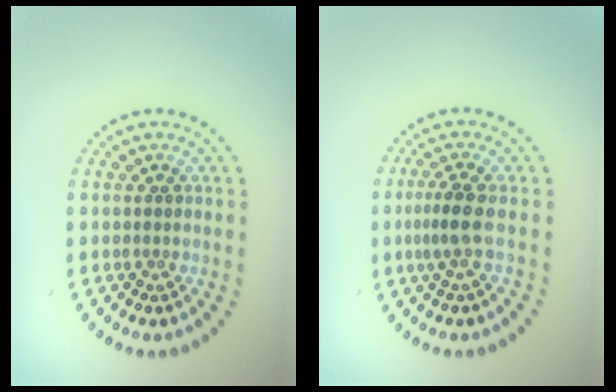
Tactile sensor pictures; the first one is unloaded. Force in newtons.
{"total": 2.2, "press": 1.5, "slide": 1.6}